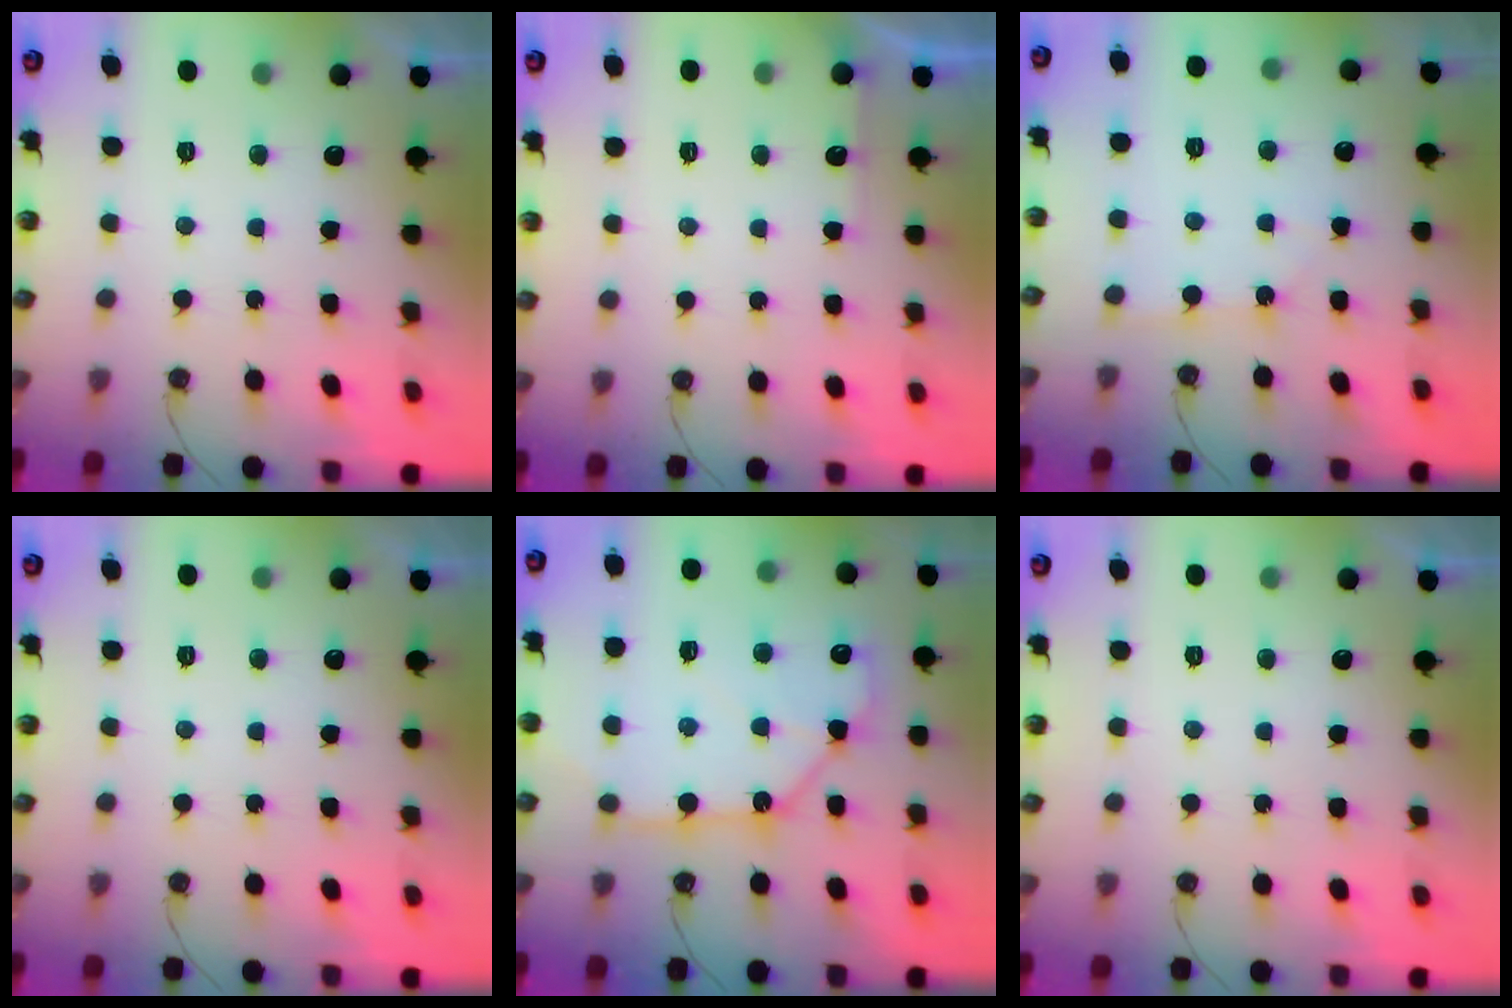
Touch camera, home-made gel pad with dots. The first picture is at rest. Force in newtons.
{"total": 2.5, "press": 2.5, "slide": 0.4}
{"total": 2.1, "press": 2.1, "slide": 0.3}
{"total": 0.0}
{"total": 13.6, "press": 13.5, "slide": 1.6}
{"total": 0.0}